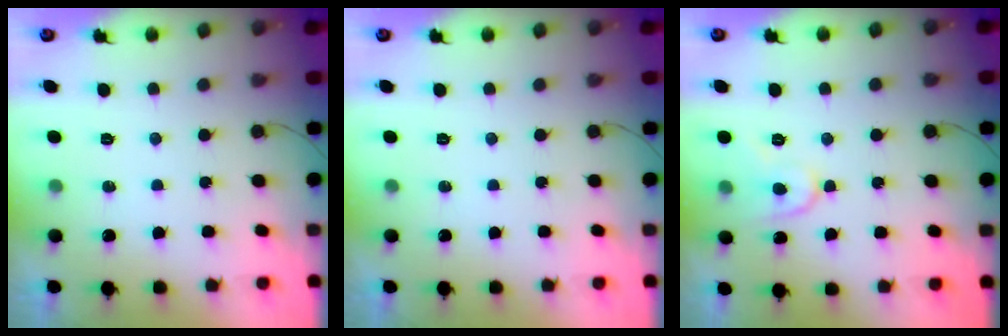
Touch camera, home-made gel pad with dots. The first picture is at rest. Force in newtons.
{"total": 0.0}
{"total": 6.9, "press": 6.9, "slide": 0.6}